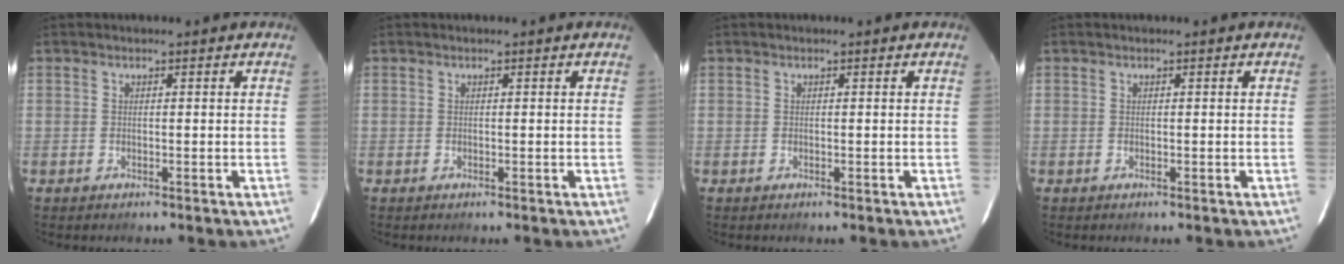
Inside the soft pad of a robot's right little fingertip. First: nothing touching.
{"total": 0.0}
{"total": 0.0}
{"total": 0.0}